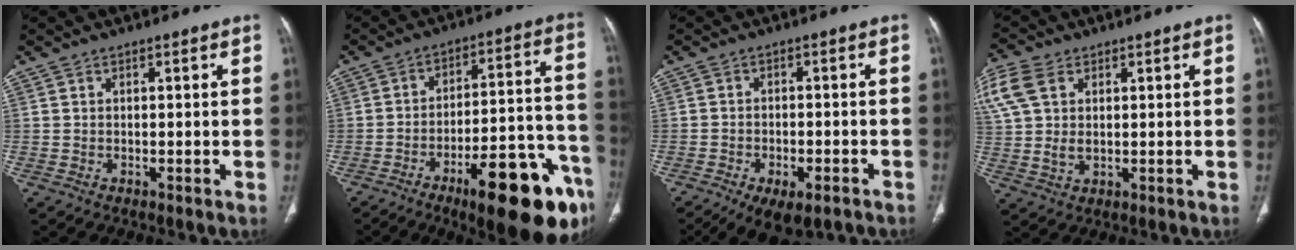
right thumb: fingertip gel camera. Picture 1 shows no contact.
{"total": 21.1, "force": [-12.0, 6.4, 16.2], "torque": [-0.159, 0.080, -0.168]}
{"total": 11.6, "force": [-7.4, 5.6, 6.9], "torque": [-0.108, 0.016, -0.105]}
{"total": 13.9, "force": [5.1, 9.4, 8.8], "torque": [-0.227, 0.010, 0.104]}